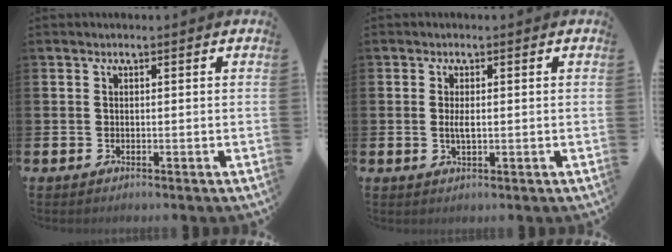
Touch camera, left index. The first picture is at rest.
{"total": 1.9, "force": [0.1, 0.7, 1.8], "torque": [-0.031, 0.001, -0.001]}